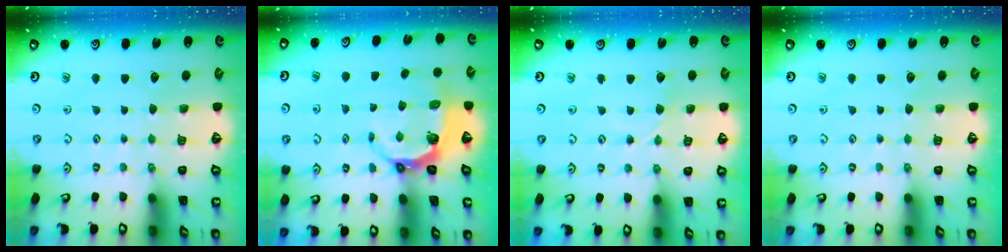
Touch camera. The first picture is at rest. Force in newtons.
{"total": 5.5, "press": 4.4, "slide": 3.3}
{"total": 2.2, "press": 2.2, "slide": 0.3}
{"total": 0.0}